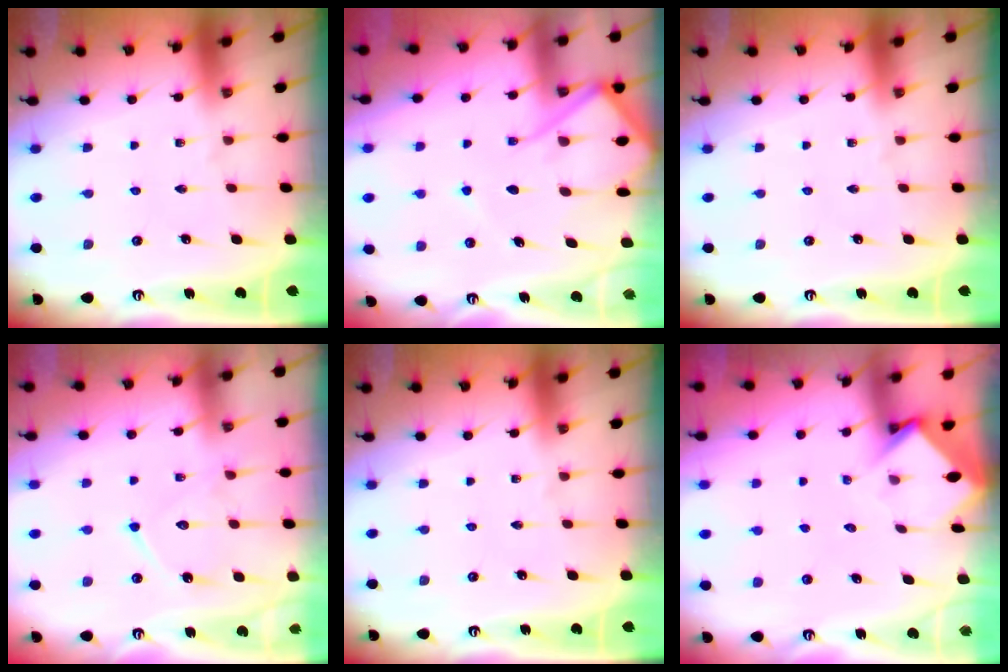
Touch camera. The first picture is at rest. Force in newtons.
{"total": 11.7, "press": 11.7, "slide": 1.3}
{"total": 0.0}
{"total": 11.8, "press": 11.7, "slide": 1.0}
{"total": 0.0}
{"total": 3.6, "press": 3.6, "slide": 0.3}